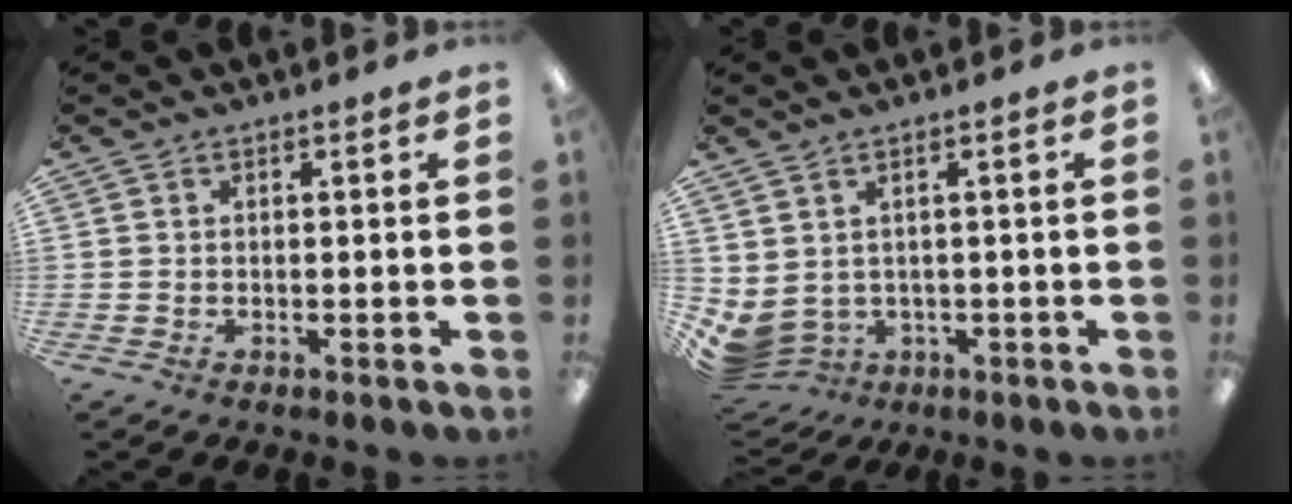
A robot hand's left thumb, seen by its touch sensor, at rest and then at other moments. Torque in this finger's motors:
{"motor_torque": [0.14, 1.45, 0.11, -0.15, 0.11]}